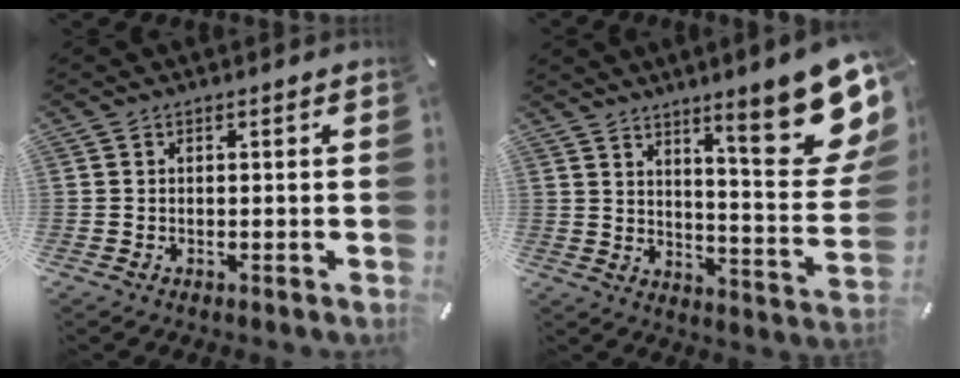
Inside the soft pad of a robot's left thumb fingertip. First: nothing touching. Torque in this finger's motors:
{"motor_torque": [2.79, 2.22, 1.45, -1.32, 0.32]}